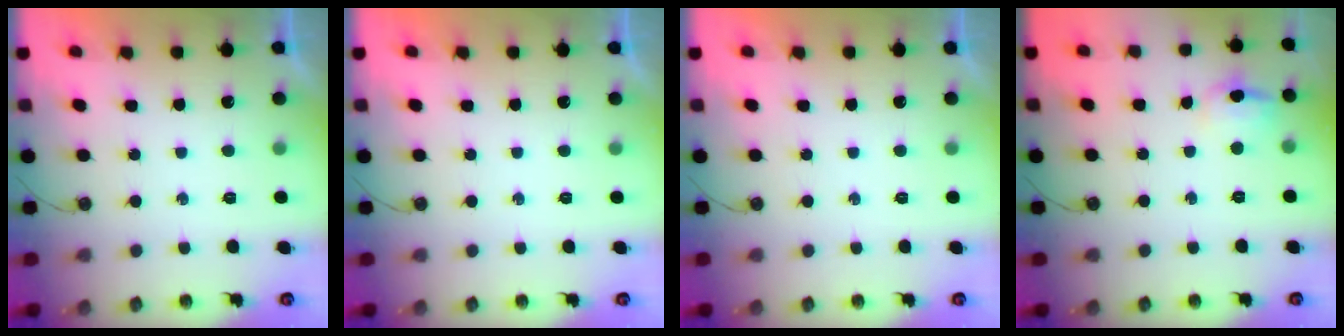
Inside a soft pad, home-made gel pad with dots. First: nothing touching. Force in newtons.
{"total": 0.0}
{"total": 0.0}
{"total": 8.4, "press": 8.2, "slide": 1.4}